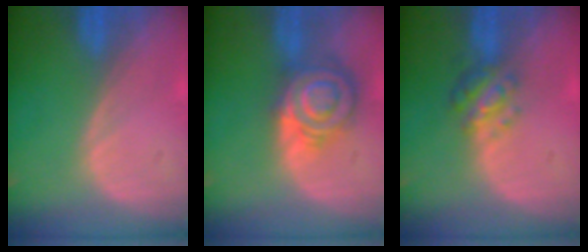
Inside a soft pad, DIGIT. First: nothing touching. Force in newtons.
{"total": 7.8, "press": 7.8, "slide": 0.6}
{"total": 4.9, "press": 4.5, "slide": 1.9}